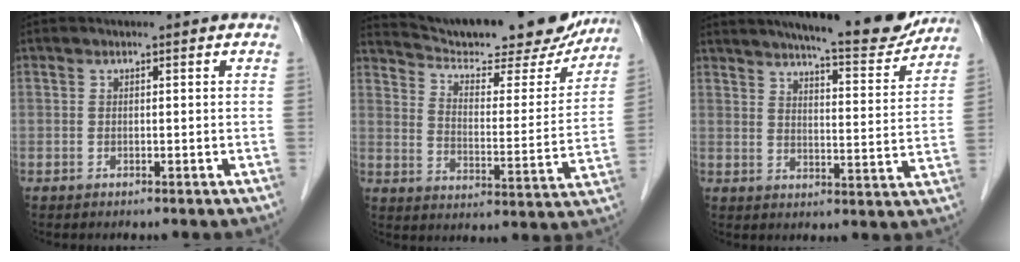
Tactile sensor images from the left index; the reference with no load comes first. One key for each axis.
{"total": 23.5, "fx": 21.4, "fy": 4.3, "fz": 8.9, "tx": -0.134, "ty": -0.027, "tz": 0.290}
{"total": 15.1, "fx": 13.6, "fy": 1.5, "fz": 6.5, "tx": -0.091, "ty": -0.018, "tz": 0.176}